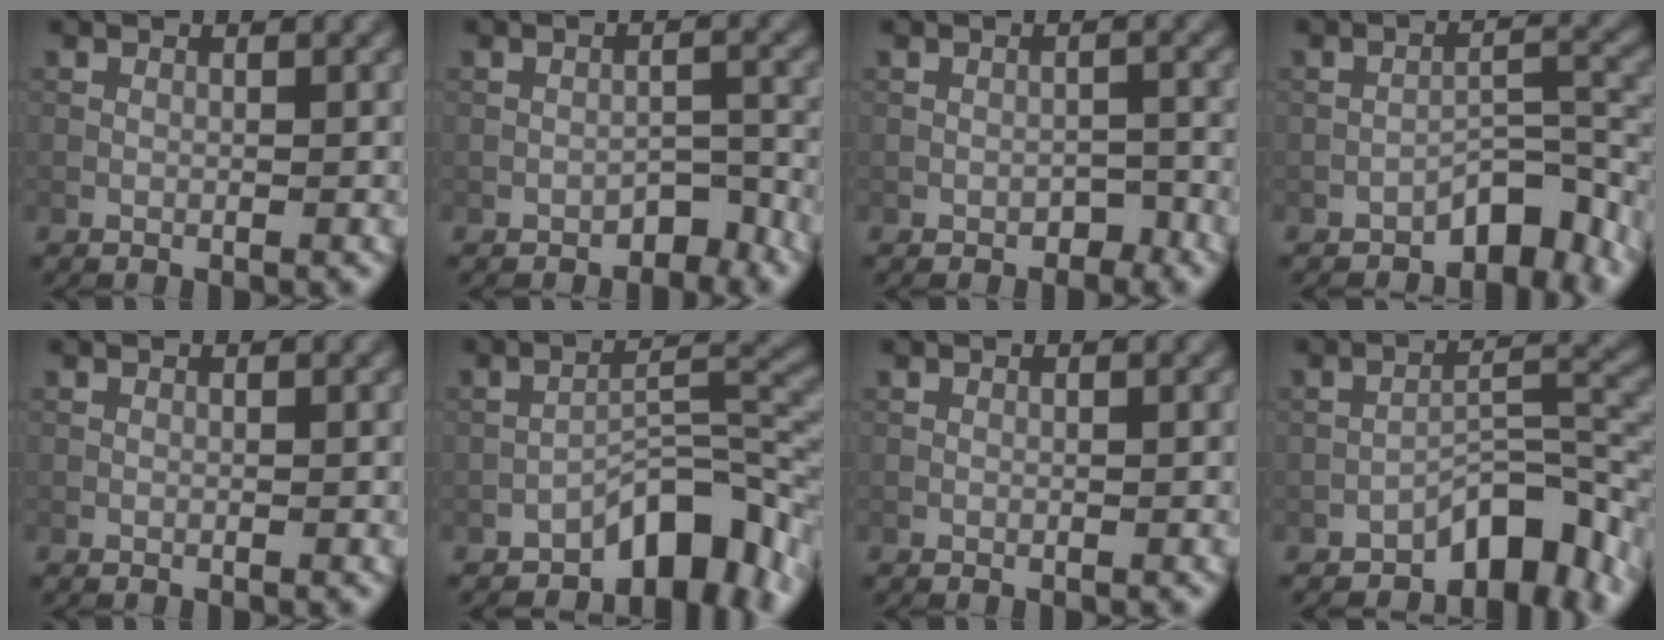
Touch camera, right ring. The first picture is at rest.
{"total": 2.2, "force": [-1.7, 1.0, 0.9], "torque": [-0.009, 0.010, -0.027]}
{"total": 1.3, "force": [-1.0, 0.7, 0.5], "torque": [-0.005, 0.003, -0.016]}
{"total": 4.9, "force": [-3.7, 1.8, 2.7], "torque": [-0.026, 0.014, -0.059]}
{"total": 0.0}
{"total": 7.3, "force": [-4.8, 2.7, 4.7], "torque": [-0.054, 0.019, -0.078]}
{"total": 0.0}
{"total": 6.3, "force": [-4.4, 2.3, 3.9], "torque": [-0.041, 0.017, -0.069]}